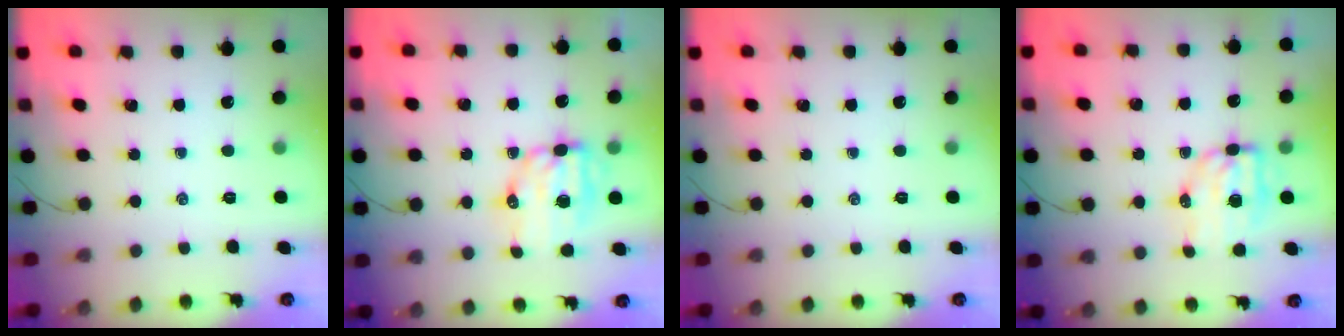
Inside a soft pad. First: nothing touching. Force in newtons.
{"total": 9.4, "press": 9.2, "slide": 1.9}
{"total": 0.0}
{"total": 8.1, "press": 8.0, "slide": 1.6}